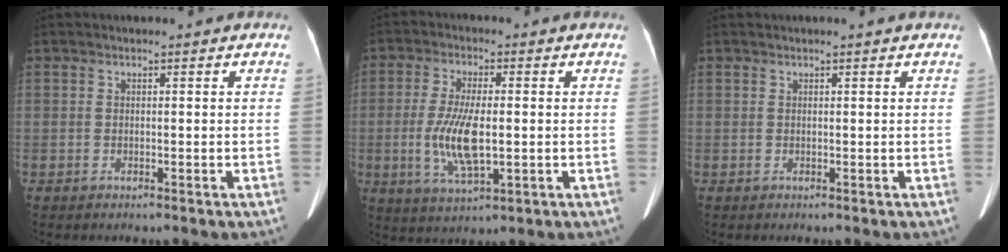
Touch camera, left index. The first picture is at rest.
{"total": 8.5, "force": [-0.9, 2.3, 8.1], "torque": [-0.174, -0.009, -0.012]}
{"total": 0.8, "force": [0.6, -0.2, 0.4], "torque": [-0.013, 0.005, 0.017]}